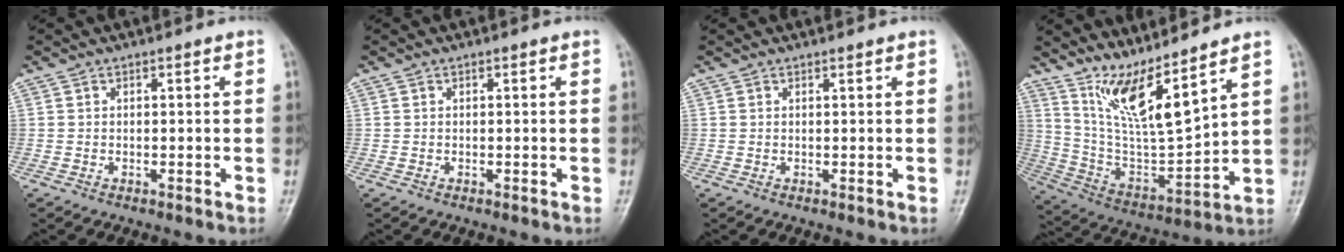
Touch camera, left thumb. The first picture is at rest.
{"total": 0.0}
{"total": 0.5, "force": [0.5, 0.0, 0.0], "torque": [-0.003, -0.003, 0.009]}
{"total": 12.8, "force": [9.8, 1.1, 8.2], "torque": [-0.142, -0.075, 0.203]}